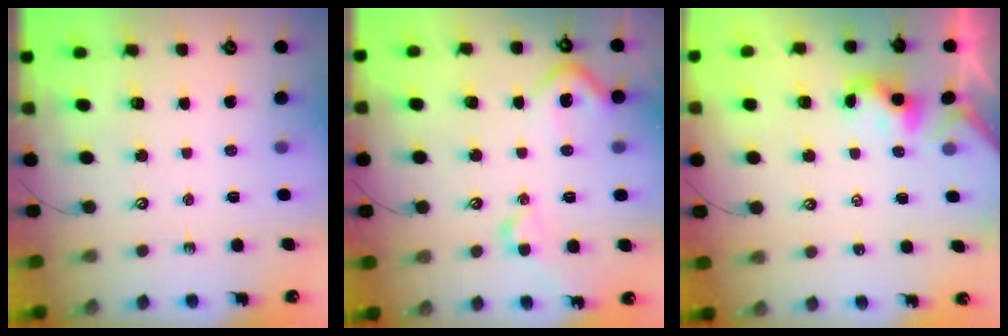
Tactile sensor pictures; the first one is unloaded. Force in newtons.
{"total": 7.6, "press": 7.5, "slide": 1.4}
{"total": 2.2, "press": 2.2, "slide": 0.2}